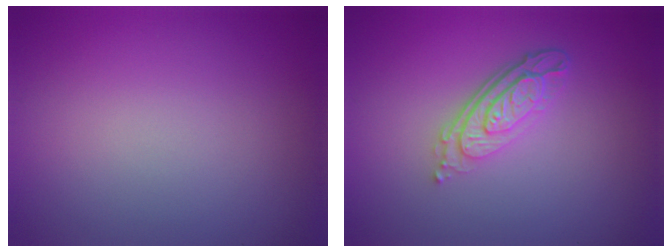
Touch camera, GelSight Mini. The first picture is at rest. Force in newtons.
{"total": 4.1, "press": 2.9, "slide": 2.8}